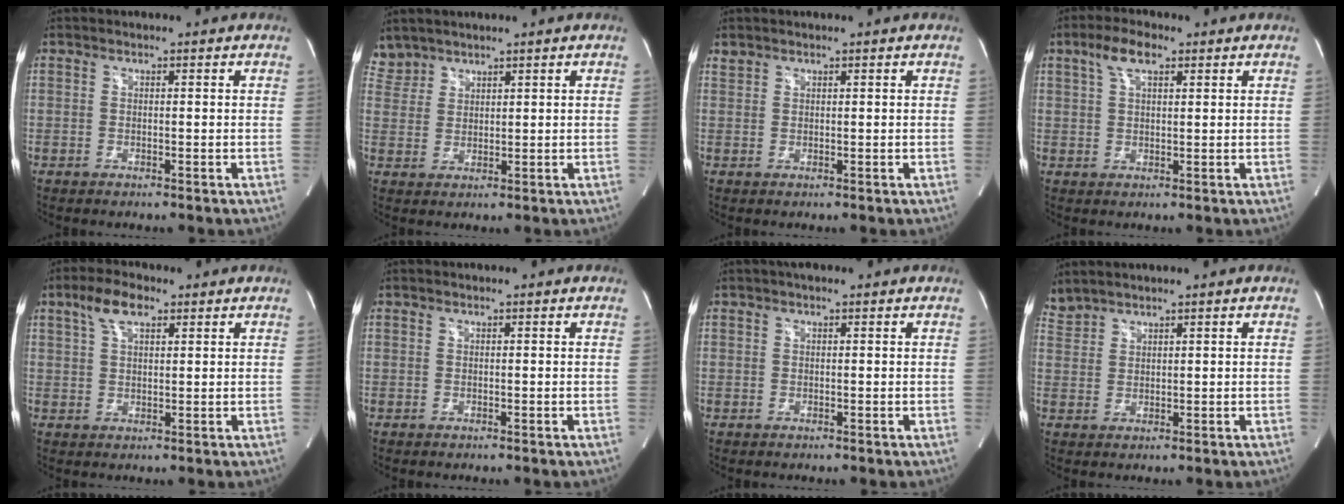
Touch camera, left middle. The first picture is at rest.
{"total": 3.7, "force": [3.4, 1.4, -0.4], "torque": [0.006, 0.013, 0.076]}
{"total": 0.9, "force": [0.9, 0.3, 0.0], "torque": [-0.002, 0.007, 0.019]}
{"total": 4.8, "force": [2.7, 1.9, 3.6], "torque": [-0.077, 0.016, 0.052]}
{"total": 5.3, "force": [3.0, 2.2, 3.7], "torque": [-0.080, 0.016, 0.057]}
{"total": 0.0}
{"total": 1.2, "force": [0.7, 0.8, 0.6], "torque": [-0.011, 0.011, 0.009]}
{"total": 2.9, "force": [2.9, 0.1, 0.2], "torque": [-0.017, 0.018, 0.068]}